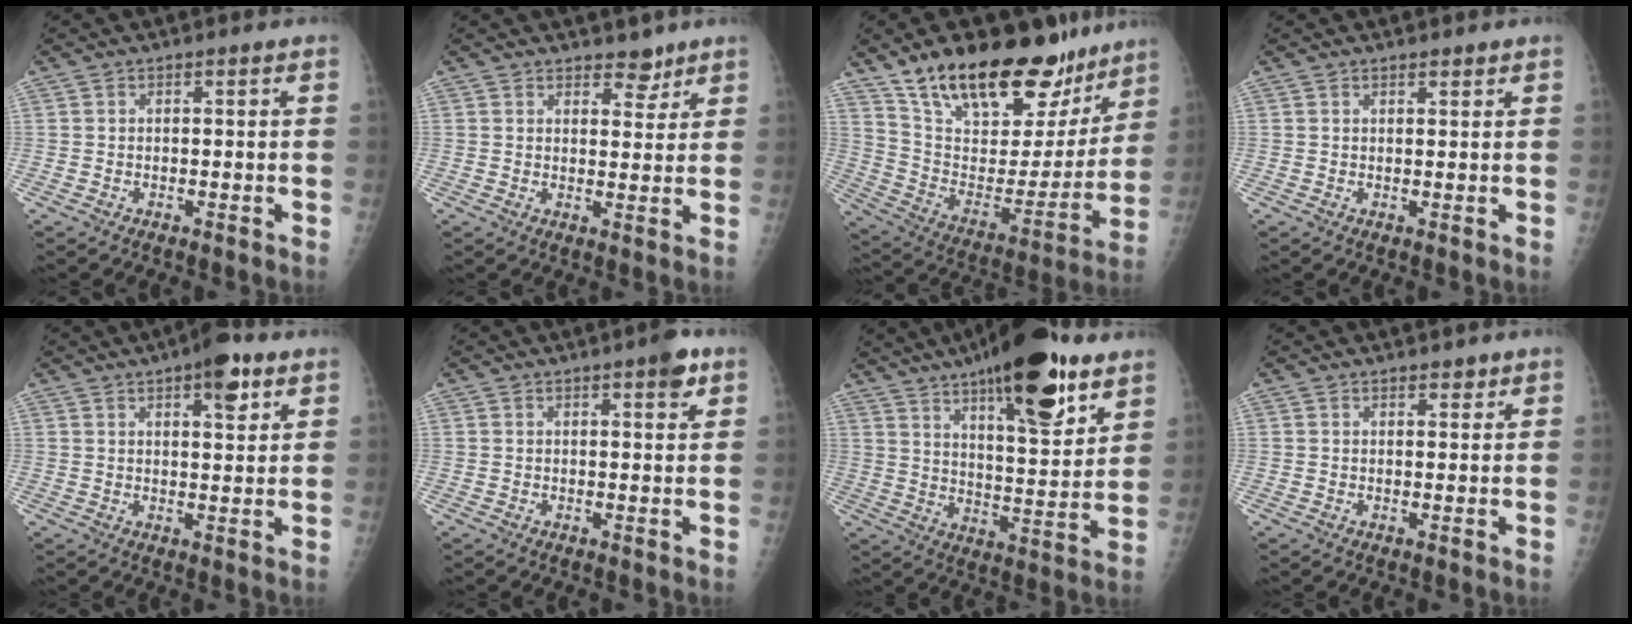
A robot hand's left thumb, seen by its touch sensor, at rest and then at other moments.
{"total": 3.8, "force": [3.1, 2.0, 1.2], "torque": [0.008, -0.021, 0.045]}
{"total": 29.5, "force": [20.2, 13.0, 17.1], "torque": [-0.233, -0.066, 0.333]}
{"total": 1.2, "force": [1.0, 0.4, 0.4], "torque": [-0.003, -0.007, 0.015]}
{"total": 7.5, "force": [4.2, 2.7, 5.7], "torque": [-0.064, -0.016, 0.054]}
{"total": 3.7, "force": [2.1, 1.1, 2.9], "torque": [-0.032, -0.008, 0.024]}
{"total": 23.3, "force": [14.1, 7.3, 17.0], "torque": [-0.235, -0.056, 0.220]}
{"total": 1.8, "force": [1.4, 0.9, 0.7], "torque": [0.001, -0.008, 0.017]}